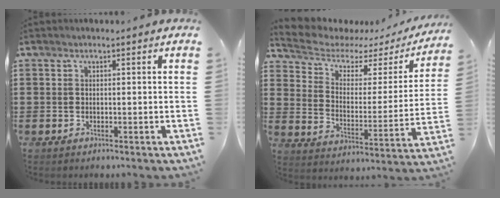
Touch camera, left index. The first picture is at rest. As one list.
[{"total": 4.4, "force": [3.4, 2.2, 1.6], "torque": [-0.059, -0.023, 0.051]}]